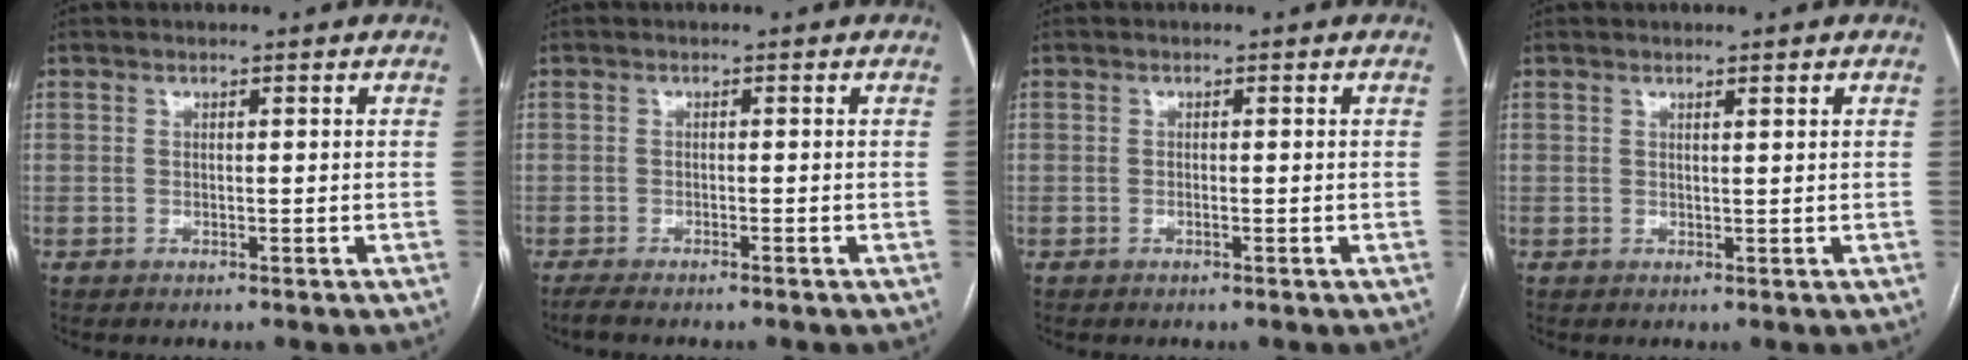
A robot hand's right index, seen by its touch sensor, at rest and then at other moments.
{"total": 2.2, "force": [-1.8, -0.2, 1.2], "torque": [-0.023, -0.003, -0.031]}
{"total": 0.5, "force": [-0.2, 0.0, 0.5], "torque": [-0.010, -0.001, -0.004]}
{"total": 0.9, "force": [0.6, 0.0, 0.6], "torque": [-0.011, 0.000, 0.010]}